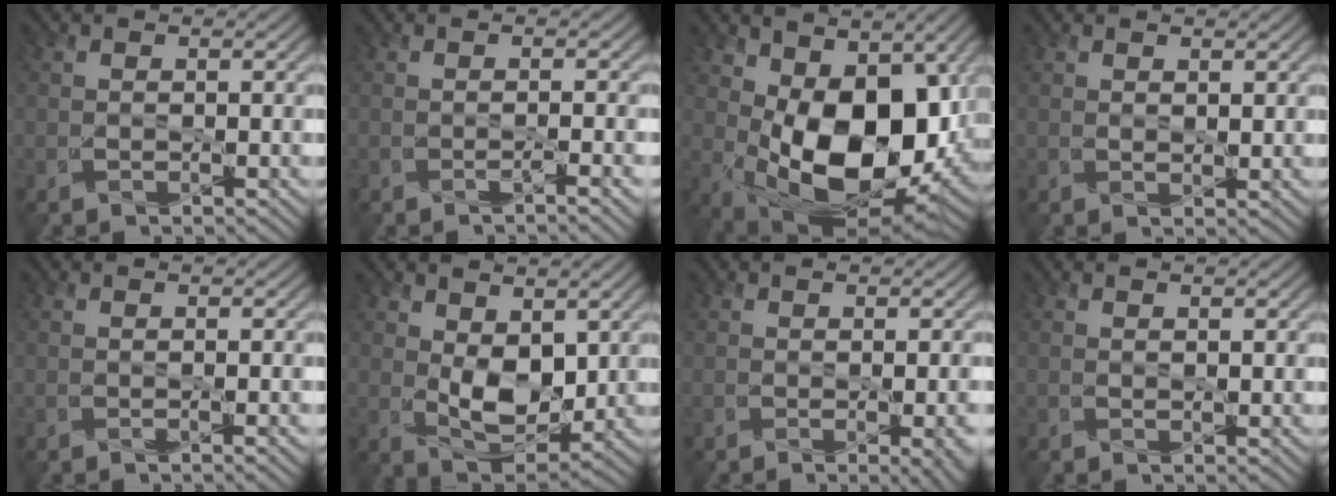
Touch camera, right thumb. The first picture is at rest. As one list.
[{"total": 1.6, "force": [-0.5, -0.3, 1.4], "torque": [-0.025, 0.007, -0.011]}, {"total": 16.4, "force": [0.6, 9.2, 13.6], "torque": [-0.229, -0.030, 0.019]}, {"total": 1.2, "force": [1.0, 0.1, 0.7], "torque": [-0.019, -0.002, 0.024]}, {"total": 1.1, "force": [0.0, -0.3, 1.0], "torque": [-0.017, 0.003, 0.001]}, {"total": 6.8, "force": [1.7, 3.8, 5.4], "torque": [-0.112, -0.008, 0.035]}, {"total": 3.7, "force": [-0.8, 0.7, 3.6], "torque": [-0.045, -0.002, -0.004]}, {"total": 0.7, "force": [0.6, -0.2, 0.4], "torque": [-0.008, 0.003, 0.011]}]